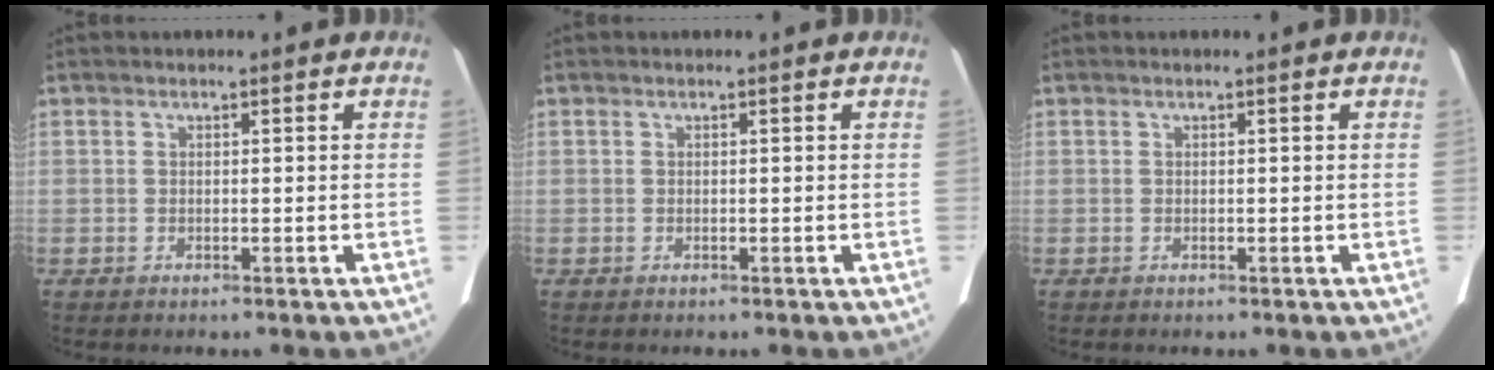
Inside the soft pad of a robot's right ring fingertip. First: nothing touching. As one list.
[{"total": 0.0}, {"total": 0.0}]